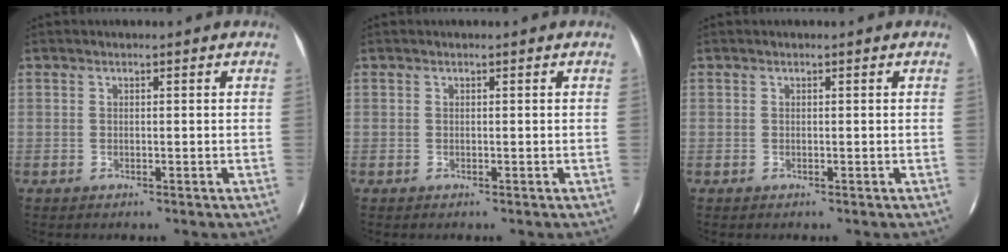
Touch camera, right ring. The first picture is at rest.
{"total": 0.0}
{"total": 0.0}